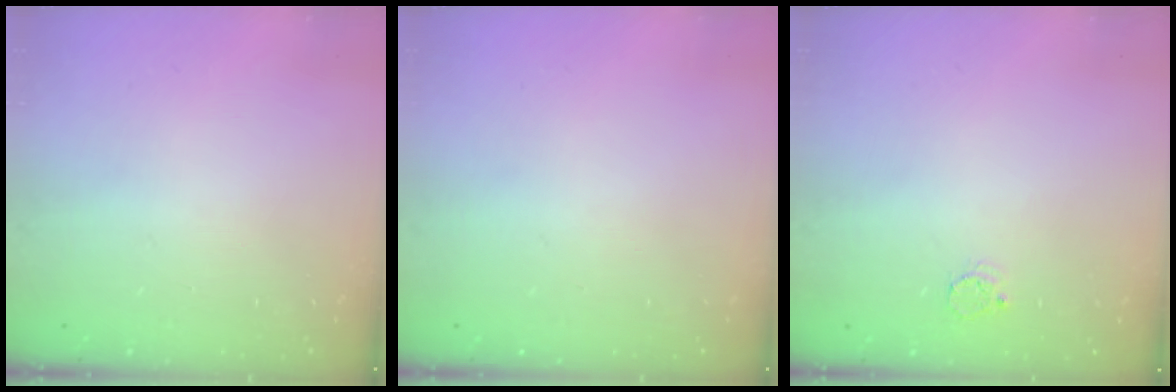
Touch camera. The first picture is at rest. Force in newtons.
{"total": 0.0}
{"total": 3.4, "press": 3.4, "slide": 0.3}